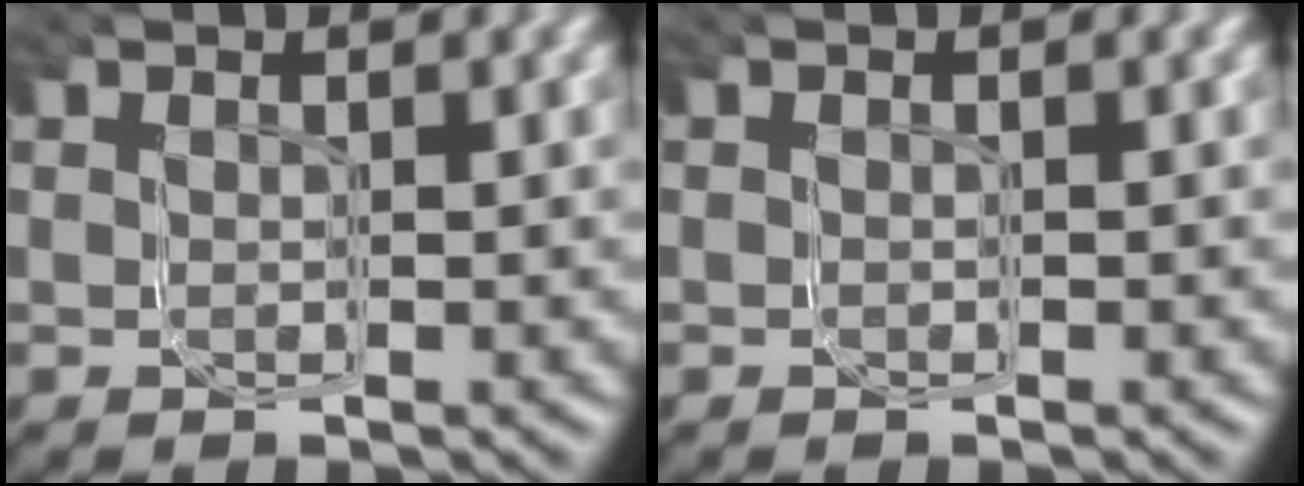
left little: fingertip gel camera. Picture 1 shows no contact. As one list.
[{"total": 0.0}]